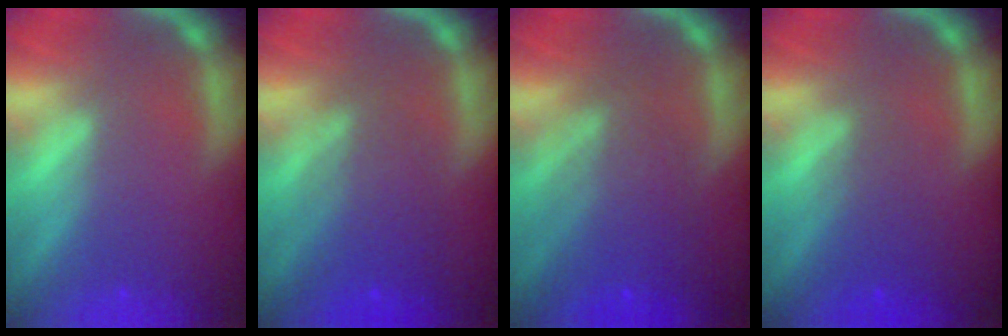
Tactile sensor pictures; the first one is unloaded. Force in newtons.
{"total": 5.0}
{"total": 6.0}
{"total": 2.5}